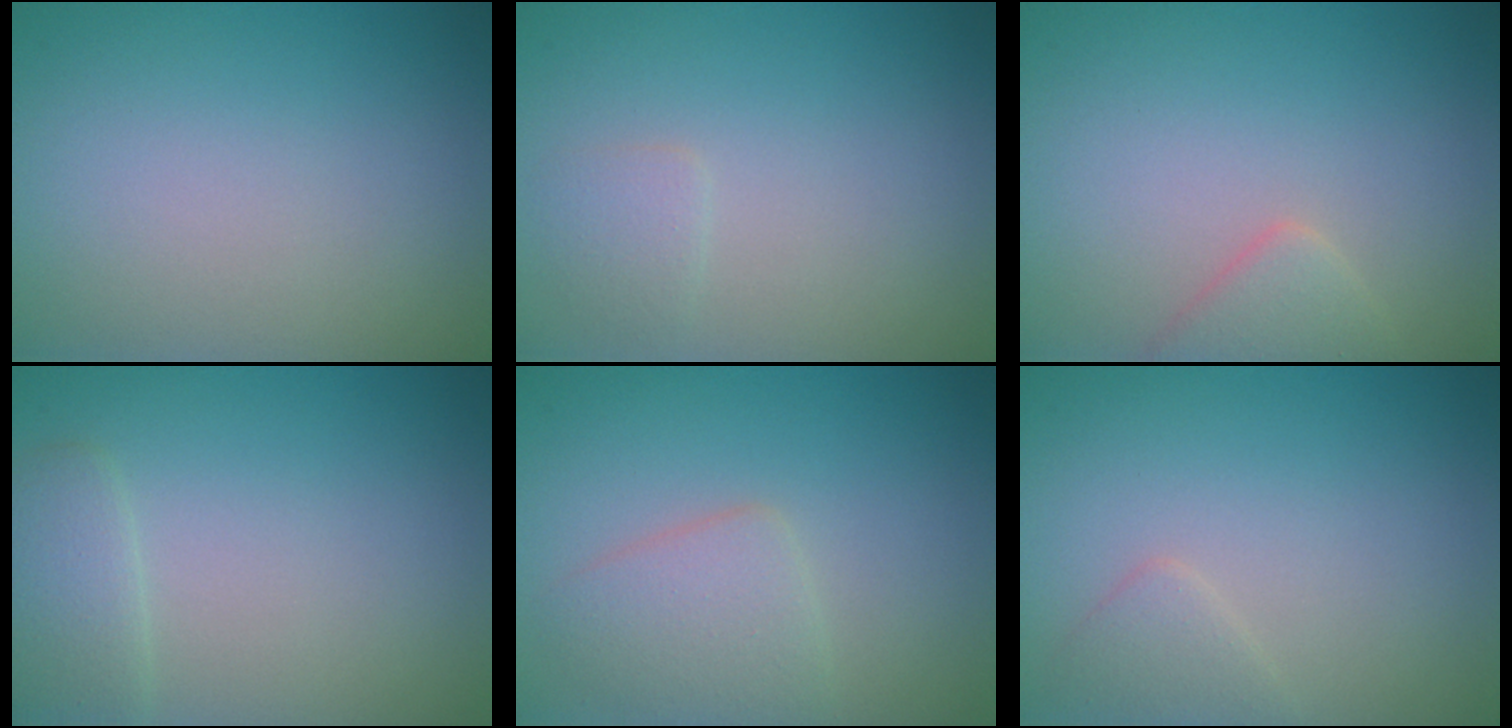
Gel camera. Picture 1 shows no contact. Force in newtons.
{"total": 1.0, "press": 1.0, "slide": 0.0}
{"total": 2.0, "press": 2.0, "slide": 0.1}
{"total": 2.1, "press": 2.0, "slide": 0.1}
{"total": 2.6, "press": 2.6, "slide": 0.2}
{"total": 1.3, "press": 1.3, "slide": 0.1}